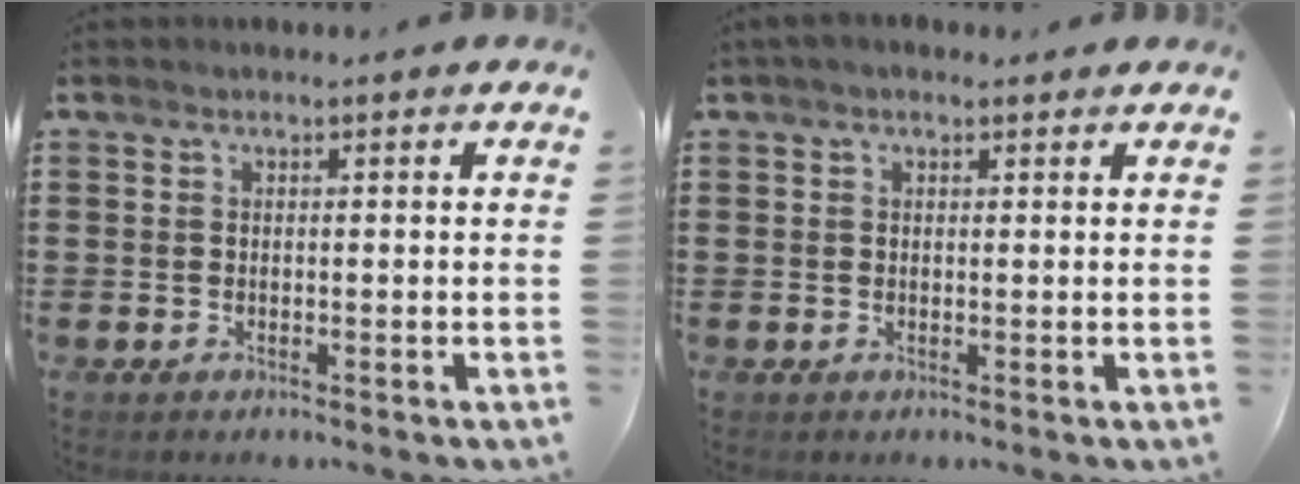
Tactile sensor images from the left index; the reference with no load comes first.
{"total": 1.3, "force": [0.7, 0.8, 0.8], "torque": [-0.017, 0.007, 0.012]}